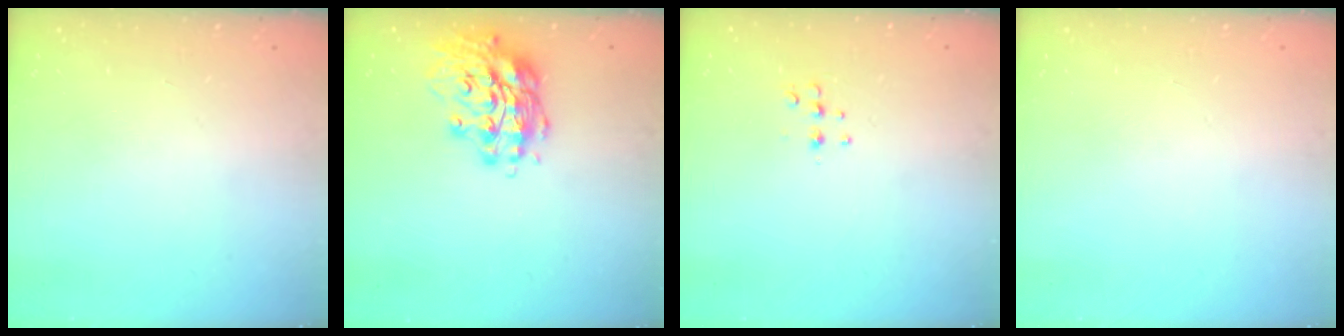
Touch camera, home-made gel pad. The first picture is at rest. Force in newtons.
{"total": 15.0, "press": 14.7, "slide": 2.6}
{"total": 5.3, "press": 5.2, "slide": 0.8}
{"total": 0.0}